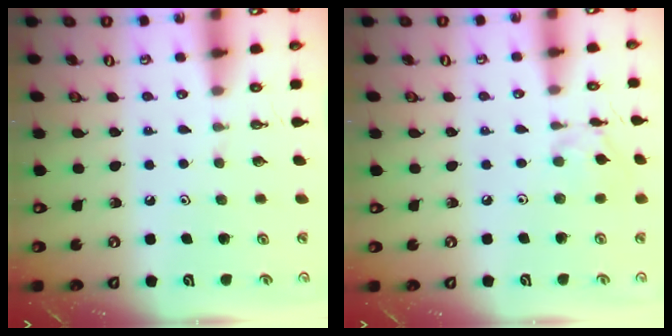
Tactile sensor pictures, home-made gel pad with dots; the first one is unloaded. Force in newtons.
{"total": 6.2, "press": 6.2, "slide": 0.4}